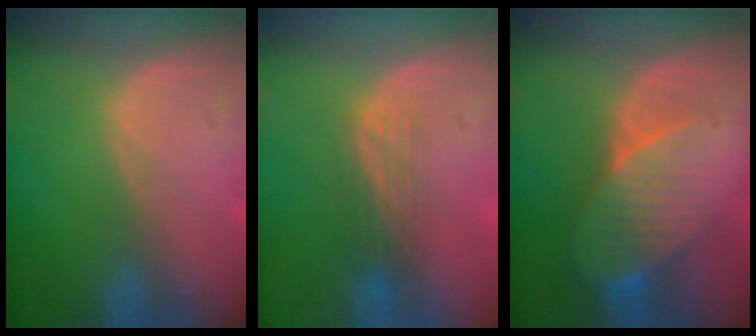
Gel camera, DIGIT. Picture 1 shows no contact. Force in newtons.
{"total": 3.1, "press": 2.8, "slide": 1.4}
{"total": 7.6, "press": 6.9, "slide": 3.1}